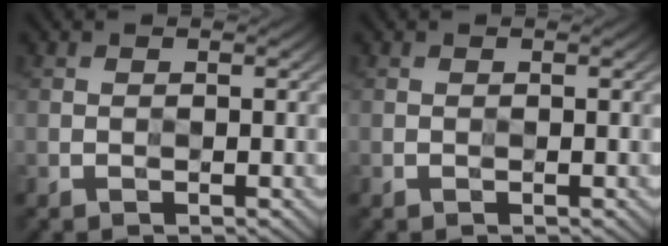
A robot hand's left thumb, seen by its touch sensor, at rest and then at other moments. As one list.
[{"total": 0.0}]